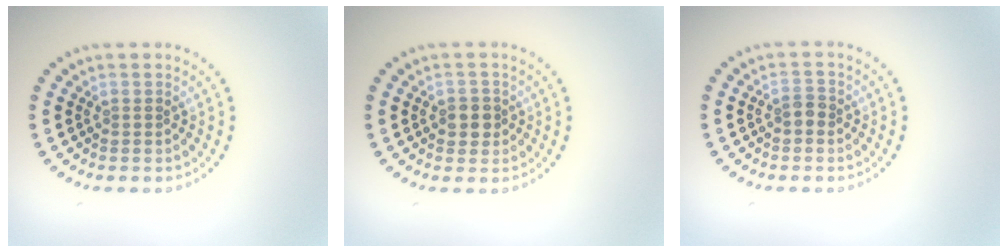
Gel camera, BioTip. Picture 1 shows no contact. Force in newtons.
{"total": 1.8, "press": 1.8, "slide": 0.6}
{"total": 1.3, "press": 1.2, "slide": 0.4}